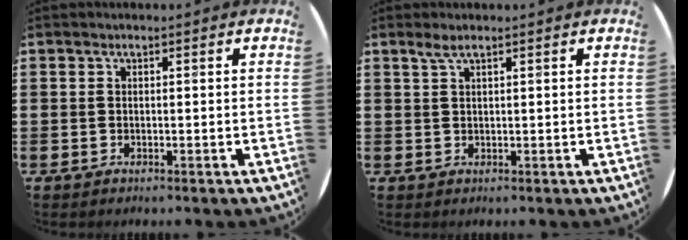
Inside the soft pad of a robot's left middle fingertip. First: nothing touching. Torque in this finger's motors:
{"motor_torque": [0.35, 0.31, 0.12, 0.00]}